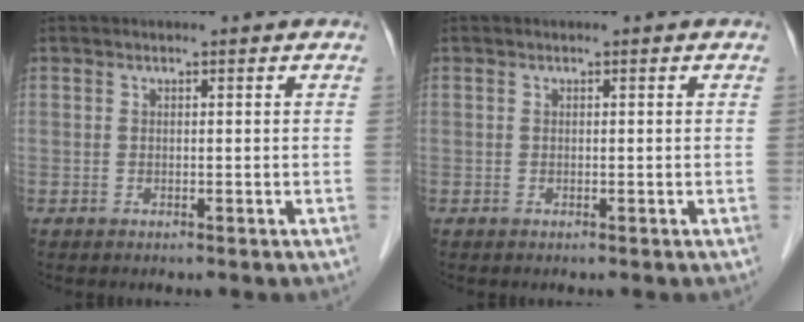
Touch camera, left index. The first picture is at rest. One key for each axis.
{"total": 0.0}